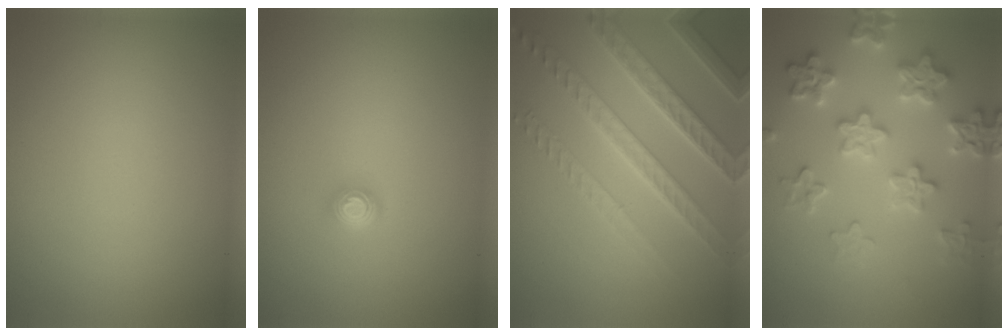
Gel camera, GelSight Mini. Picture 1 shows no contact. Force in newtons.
{"total": 1.5, "press": 1.1, "slide": 1.1}
{"total": 6.0, "press": 5.0, "slide": 3.3}
{"total": 5.9, "press": 5.8, "slide": 1.2}